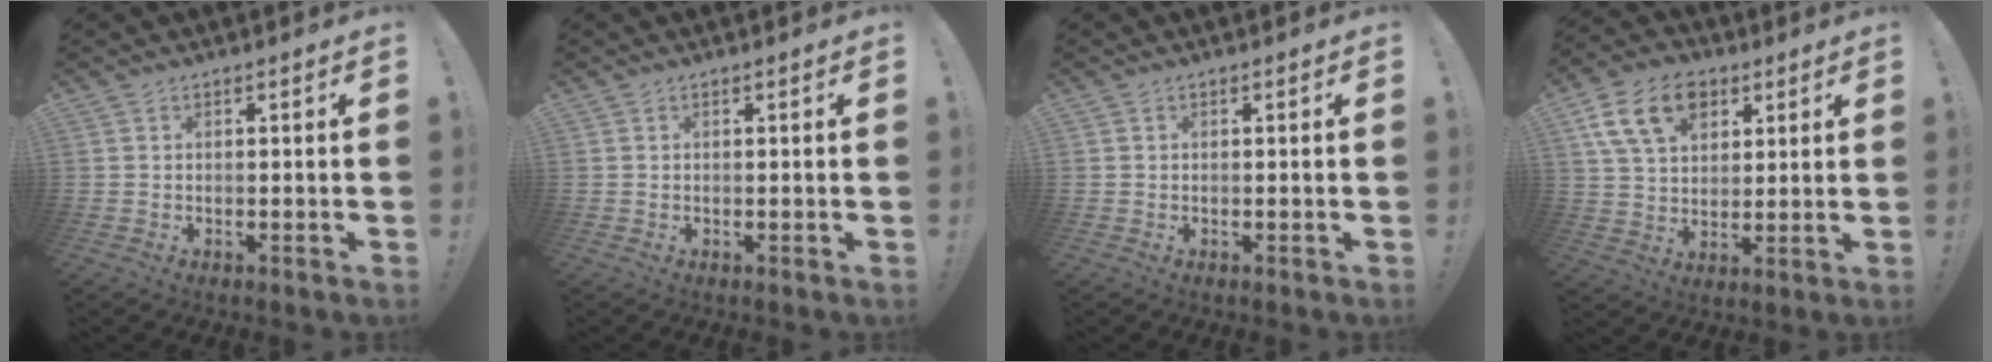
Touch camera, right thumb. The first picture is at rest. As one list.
[{"total": 0.0}, {"total": 0.0}, {"total": 16.1, "force": [7.3, 11.3, 8.8], "torque": [-0.145, -0.021, 0.142]}]